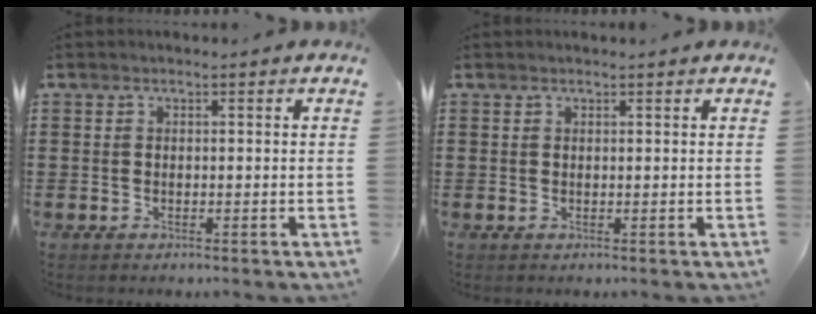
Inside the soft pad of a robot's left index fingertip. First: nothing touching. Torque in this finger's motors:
{"motor_torque": [0.19, -0.14, 0.06, 0.00]}